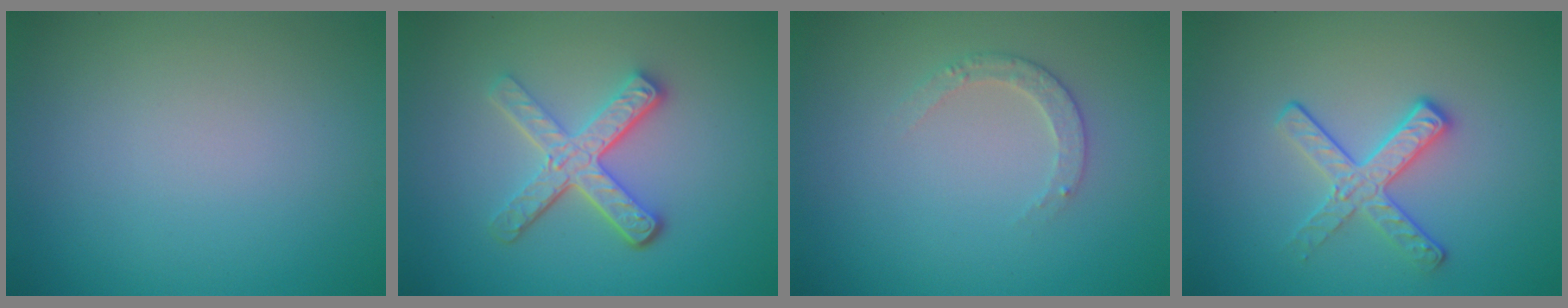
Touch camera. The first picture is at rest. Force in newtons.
{"total": 4.5, "press": 3.3, "slide": 3.0}
{"total": 1.8, "press": 1.8, "slide": 0.4}
{"total": 2.9, "press": 2.6, "slide": 1.4}